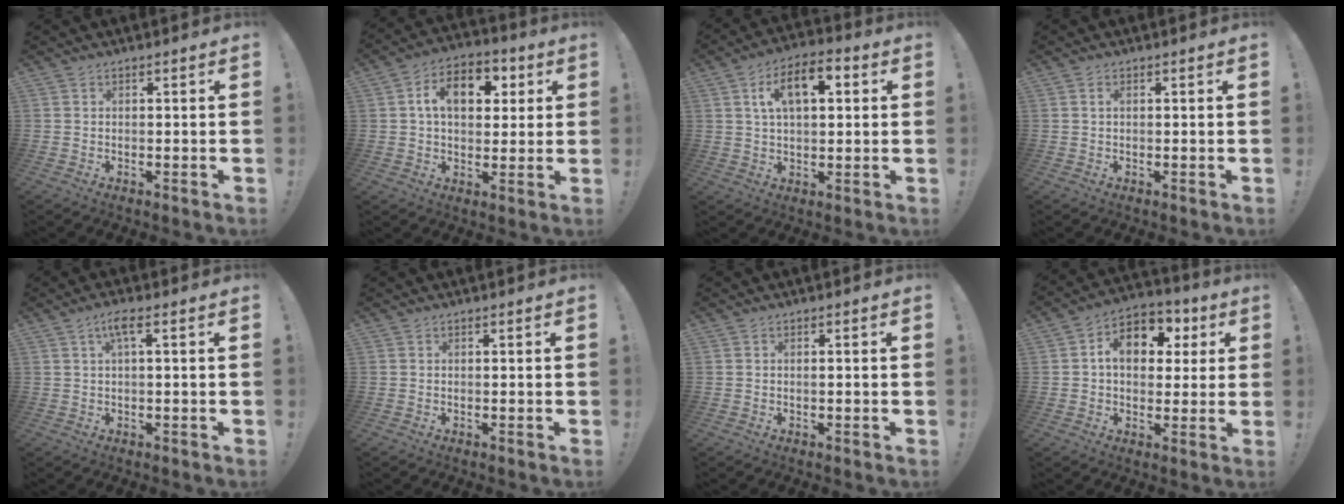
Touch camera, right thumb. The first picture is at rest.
{"total": 12.2, "force": [3.1, 8.2, 8.6], "torque": [-0.123, 0.010, 0.053]}
{"total": 11.2, "force": [3.4, 5.7, 9.0], "torque": [-0.133, 0.005, 0.055]}
{"total": 0.9, "force": [0.2, 0.4, 0.7], "torque": [-0.014, 0.003, 0.003]}
{"total": 3.8, "force": [1.1, 0.4, 3.6], "torque": [-0.073, 0.006, 0.014]}
{"total": 0.0}
{"total": 0.6, "force": [-0.2, -0.1, 0.5], "torque": [-0.007, -0.002, -0.005]}
{"total": 11.9, "force": [3.0, 8.8, 7.4], "torque": [-0.098, -0.004, 0.054]}